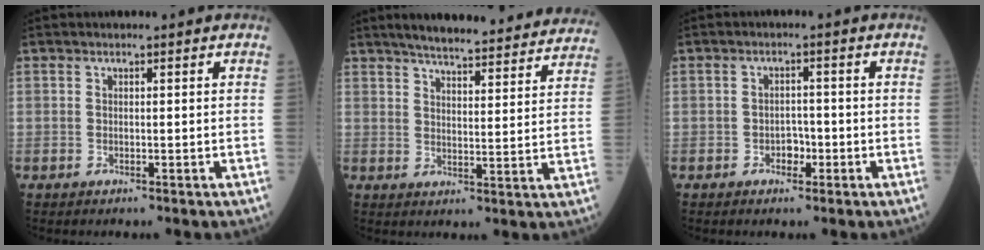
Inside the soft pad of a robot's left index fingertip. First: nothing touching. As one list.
[{"total": 24.6, "force": [22.5, 3.3, 9.3], "torque": [-0.128, -0.022, 0.275]}, {"total": 2.3, "force": [-1.1, 1.5, 1.4], "torque": [-0.017, 0.007, -0.018]}]